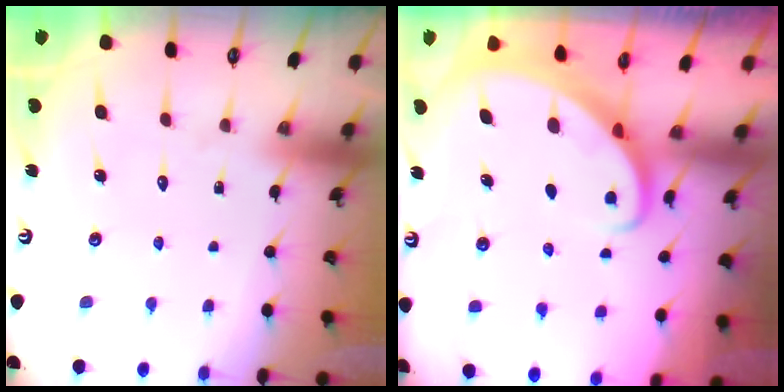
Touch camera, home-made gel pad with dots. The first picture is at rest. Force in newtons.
{"total": 2.4, "press": 2.4, "slide": 0.3}